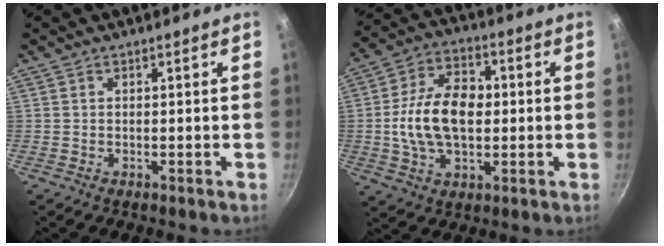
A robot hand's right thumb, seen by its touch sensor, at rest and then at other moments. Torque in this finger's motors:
{"motor_torque": [0.24, 0.26, 2.10, -0.11, 0.50]}